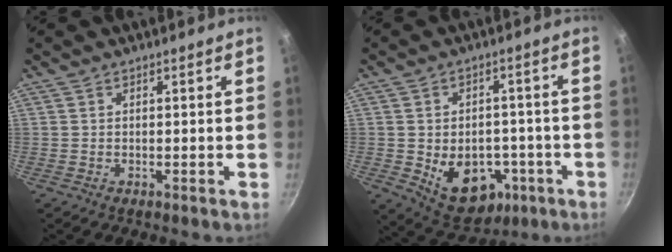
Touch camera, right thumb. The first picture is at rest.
{"total": 13.4, "force": [-3.8, 9.7, 8.4], "torque": [-0.086, 0.013, -0.031]}